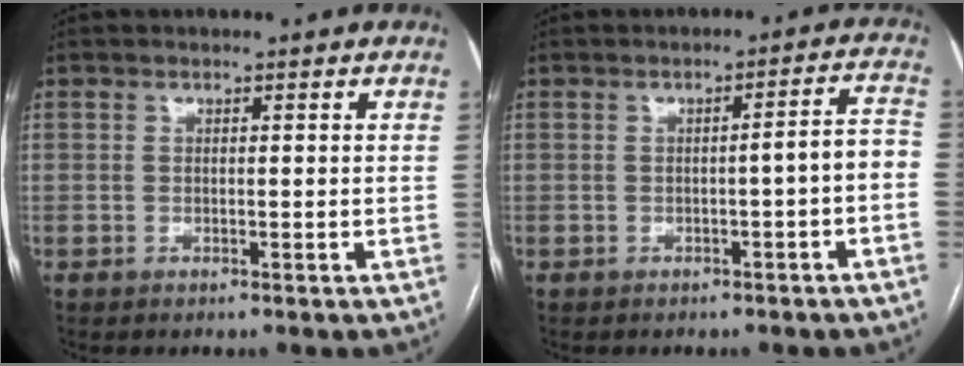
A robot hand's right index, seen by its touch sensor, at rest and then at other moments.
{"total": 3.9, "force": [-1.4, 0.2, 3.7], "torque": [-0.039, 0.017, -0.019]}